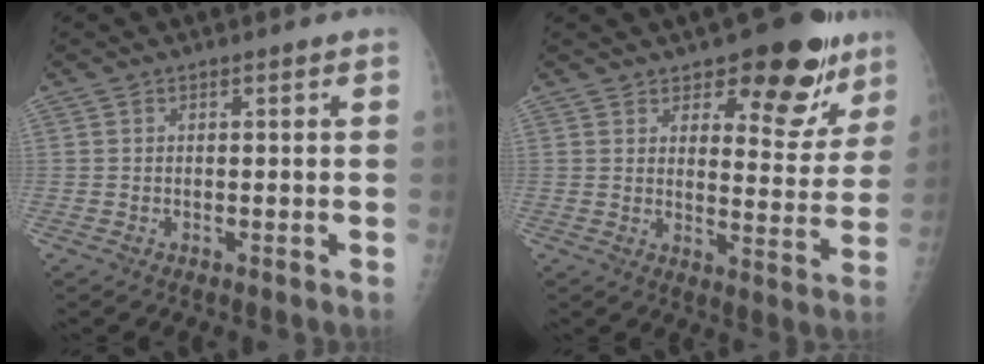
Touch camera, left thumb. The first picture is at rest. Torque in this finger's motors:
{"motor_torque": [0.40, 0.22, 0.22, -0.01, 0.12]}